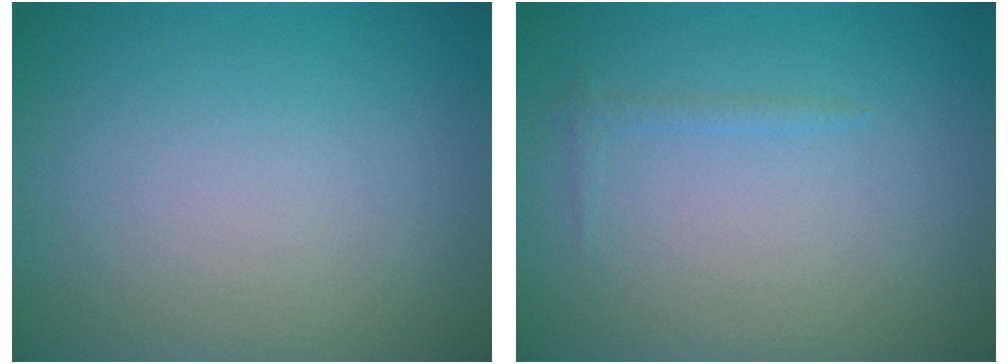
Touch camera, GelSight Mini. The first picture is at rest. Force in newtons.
{"total": 0.6, "press": 0.6, "slide": 0.1}